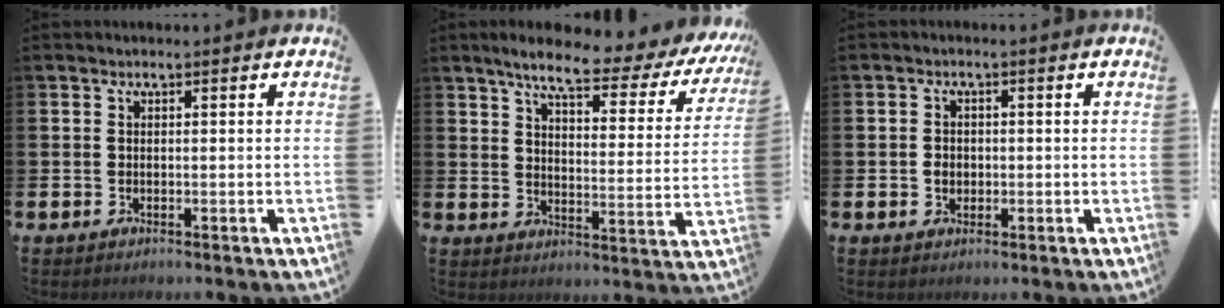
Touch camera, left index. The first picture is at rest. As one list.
[{"total": 7.2, "force": [5.7, 1.4, 4.1], "torque": [-0.093, -0.037, 0.087]}, {"total": 1.9, "force": [-0.1, 1.8, 0.8], "torque": [-0.001, 0.001, -0.009]}]